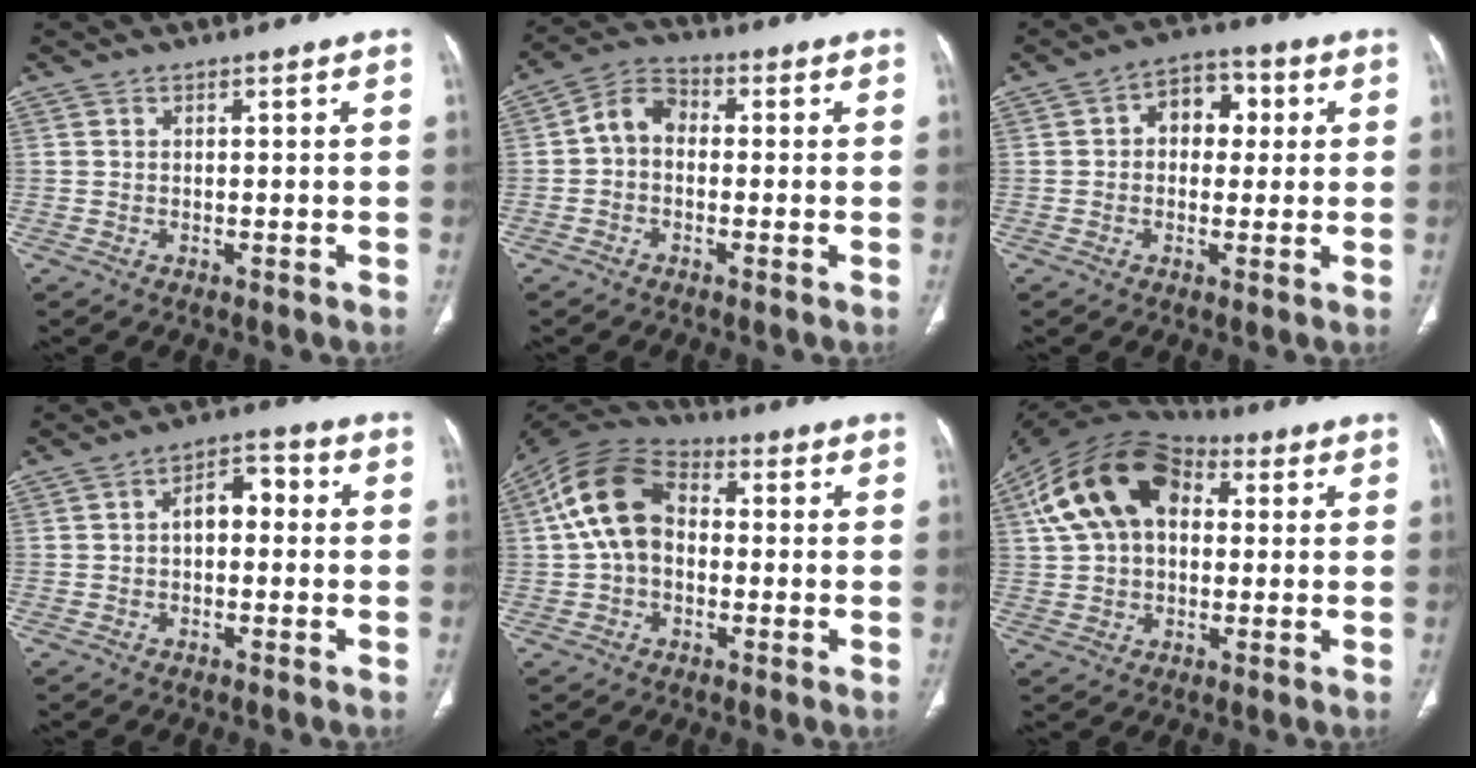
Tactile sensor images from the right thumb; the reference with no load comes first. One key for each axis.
{"total": 6.2, "fx": -0.3, "fy": 4.6, "fz": 4.1, "tx": -0.058, "ty": 0.021, "tz": -0.022}
{"total": 8.0, "fx": 1.4, "fy": 5.7, "fz": 5.4, "tx": -0.039, "ty": 0.017, "tz": 0.013}
{"total": 6.1, "fx": 0.1, "fy": 3.8, "fz": 4.8, "tx": -0.055, "ty": 0.025, "tz": -0.011}
{"total": 13.3, "fx": 0.7, "fy": 9.2, "fz": 9.6, "tx": -0.176, "ty": 0.034, "tz": -0.001}
{"total": 17.9, "fx": 4.3, "fy": 11.9, "fz": 12.7, "tx": -0.223, "ty": 0.027, "tz": 0.067}